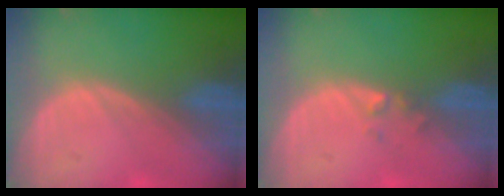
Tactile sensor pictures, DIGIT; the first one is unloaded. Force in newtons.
{"total": 1.3, "press": 1.0, "slide": 0.8}